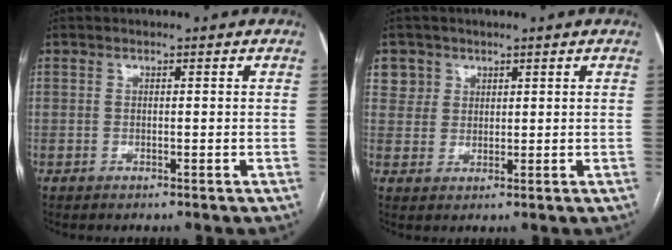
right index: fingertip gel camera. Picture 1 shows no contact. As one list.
[{"total": 3.7, "force": [1.9, 3.1, -0.4], "torque": [0.025, 0.004, 0.033]}]